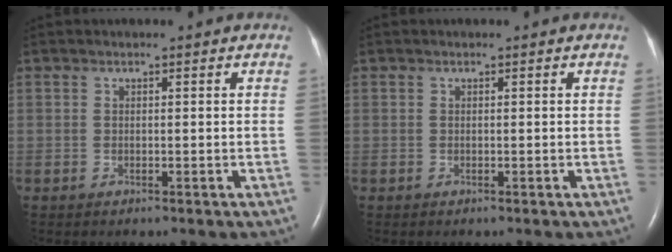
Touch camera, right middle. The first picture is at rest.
{"total": 0.0}